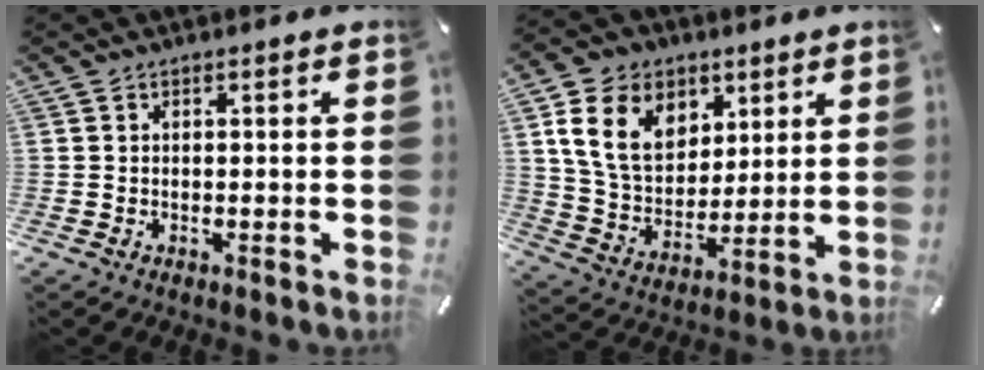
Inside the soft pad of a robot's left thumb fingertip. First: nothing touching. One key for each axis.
{"total": 14.3, "fx": 5.9, "fy": 10.8, "fz": 7.3, "tx": -0.145, "ty": -0.011, "tz": 0.113}